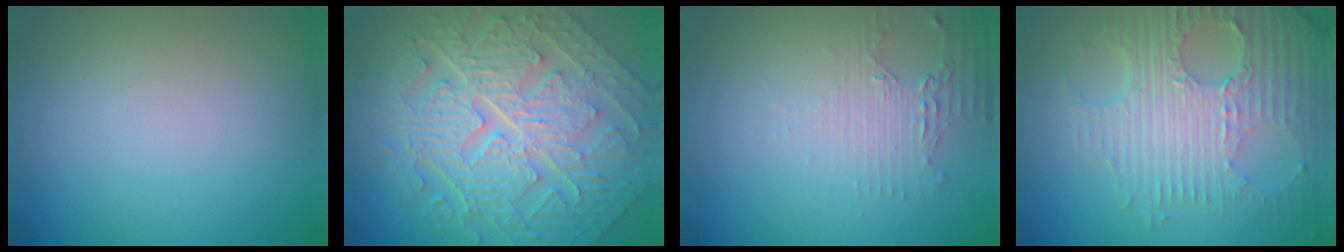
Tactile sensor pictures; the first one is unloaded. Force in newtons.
{"total": 11.4, "press": 7.9, "slide": 8.3}
{"total": 2.0, "press": 1.6, "slide": 1.1}
{"total": 8.1, "press": 5.7, "slide": 5.7}